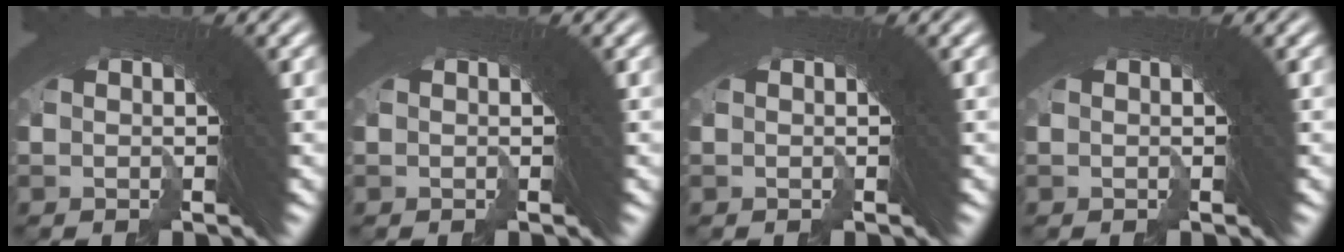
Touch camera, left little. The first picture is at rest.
{"total": 0.0}
{"total": 0.0}
{"total": 0.0}